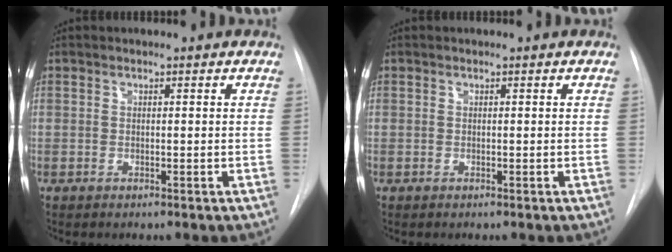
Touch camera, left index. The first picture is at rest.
{"total": 0.0}